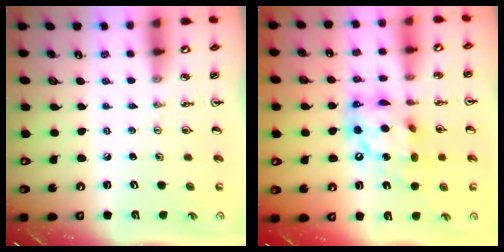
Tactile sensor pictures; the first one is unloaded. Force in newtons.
{"total": 14.2, "press": 14.2, "slide": 1.4}